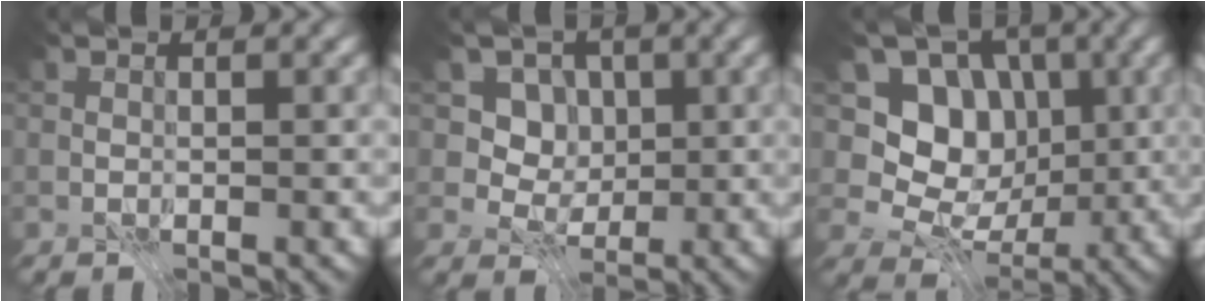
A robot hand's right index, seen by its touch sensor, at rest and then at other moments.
{"total": 6.0, "force": [1.9, 5.1, 2.6], "torque": [-0.037, -0.007, 0.026]}
{"total": 7.9, "force": [1.4, 6.7, 4.0], "torque": [-0.058, 0.006, 0.001]}